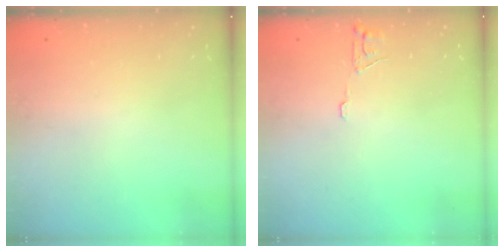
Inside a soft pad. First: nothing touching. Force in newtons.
{"total": 5.8, "press": 5.8, "slide": 0.5}